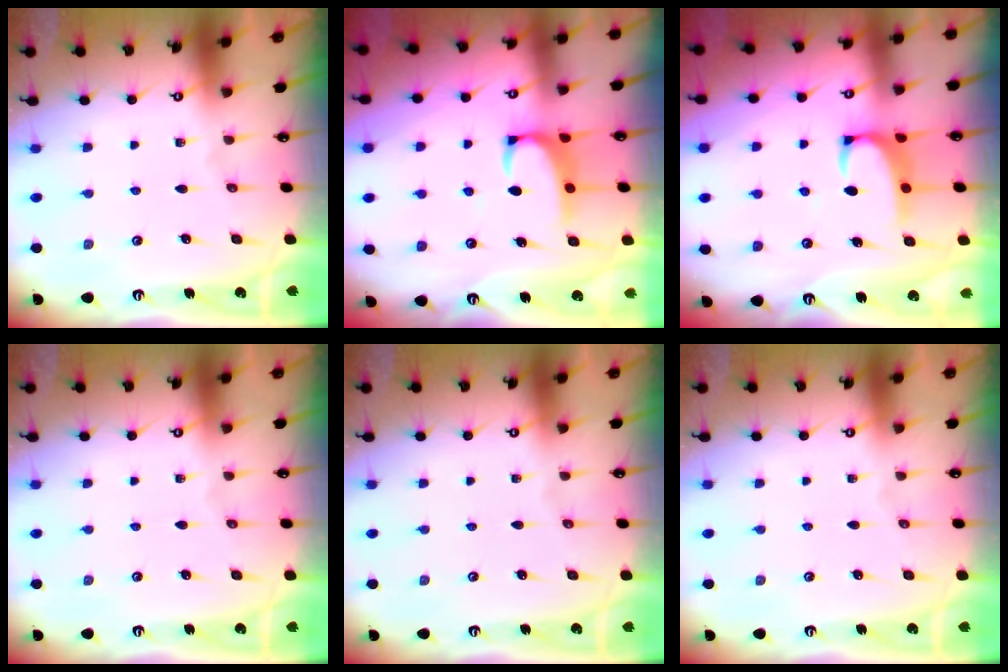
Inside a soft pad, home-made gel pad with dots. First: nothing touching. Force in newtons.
{"total": 2.5, "press": 2.3, "slide": 0.8}
{"total": 2.5, "press": 2.3, "slide": 0.8}
{"total": 0.0}
{"total": 0.0}
{"total": 0.0}